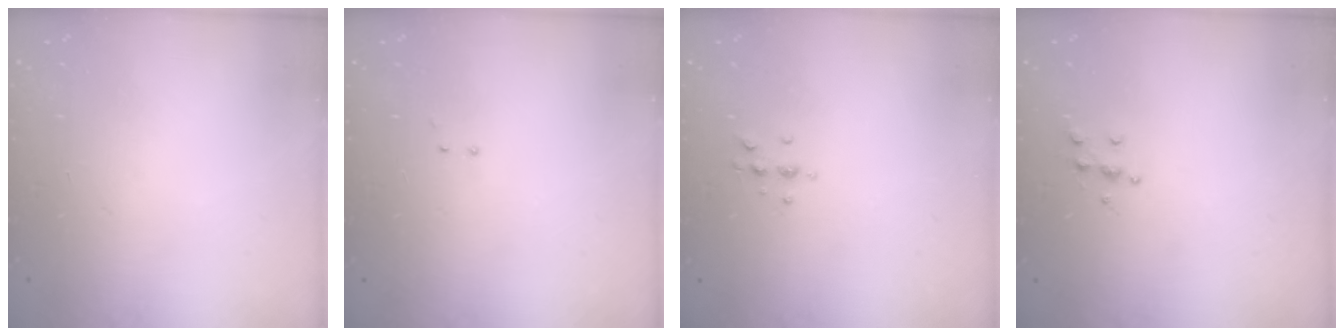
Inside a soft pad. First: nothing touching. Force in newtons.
{"total": 3.0, "press": 2.9, "slide": 0.7}
{"total": 4.9, "press": 4.9, "slide": 0.7}
{"total": 4.5, "press": 4.5, "slide": 0.5}